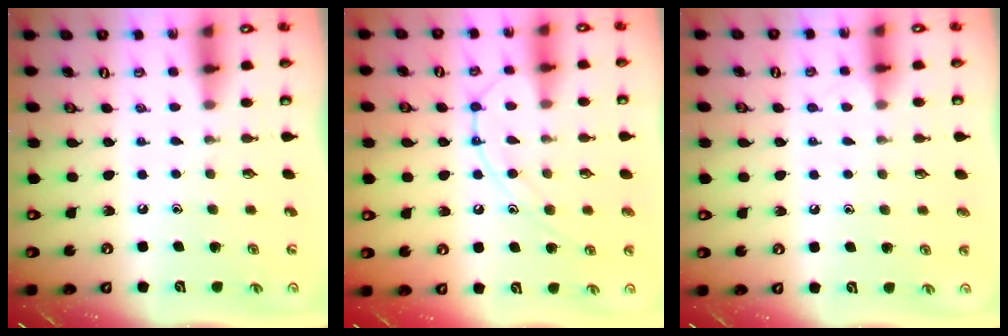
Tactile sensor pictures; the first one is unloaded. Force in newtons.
{"total": 12.3, "press": 12.2, "slide": 1.1}
{"total": 3.0, "press": 3.0, "slide": 0.3}